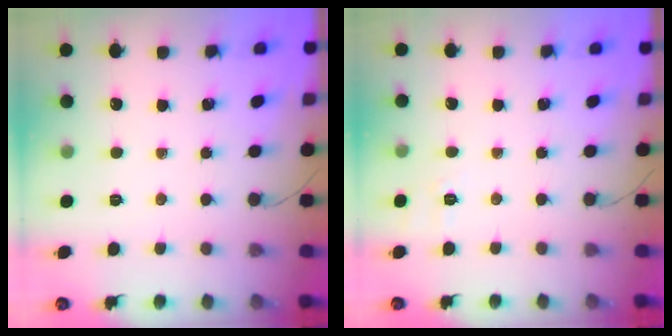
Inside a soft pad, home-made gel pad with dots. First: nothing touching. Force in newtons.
{"total": 6.7, "press": 6.4, "slide": 2.0}